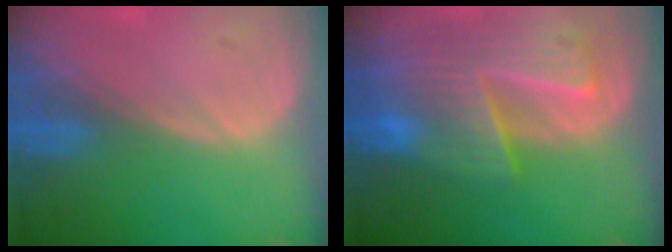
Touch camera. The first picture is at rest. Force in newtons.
{"total": 9.6, "press": 8.4, "slide": 4.8}